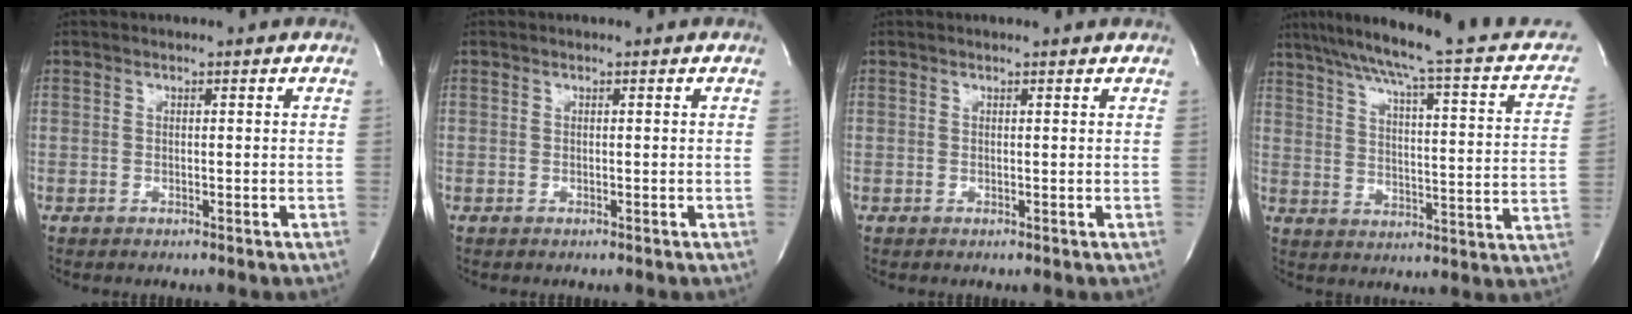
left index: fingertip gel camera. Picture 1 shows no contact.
{"total": 0.0}
{"total": 1.3, "force": [1.2, 0.0, 0.2], "torque": [-0.011, -0.003, 0.008]}
{"total": 23.1, "force": [18.3, 2.9, 13.8], "torque": [-0.206, -0.003, 0.226]}